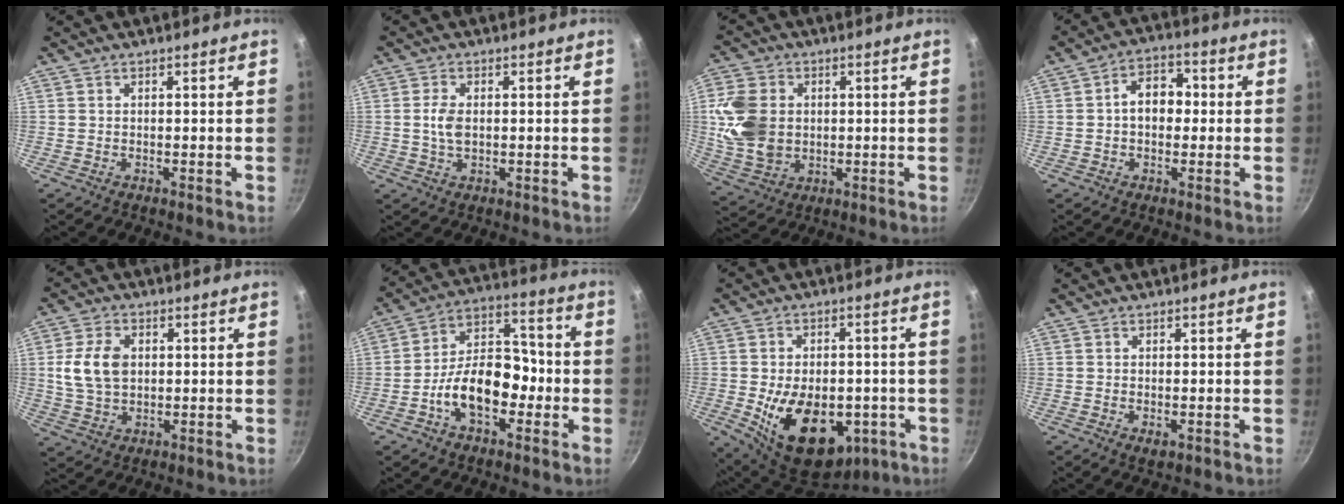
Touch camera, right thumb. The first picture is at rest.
{"total": 4.1, "force": [0.2, 2.4, 3.3], "torque": [-0.060, 0.003, 0.002]}
{"total": 12.4, "force": [1.0, 9.6, 7.8], "torque": [-0.139, -0.002, 0.026]}
{"total": 7.4, "force": [0.1, 5.4, 5.0], "torque": [-0.037, 0.022, -0.008]}
{"total": 9.1, "force": [1.3, 6.4, 6.4], "torque": [-0.110, 0.004, 0.024]}
{"total": 14.6, "force": [-4.4, 9.2, 10.5], "torque": [-0.129, 0.059, -0.083]}
{"total": 19.0, "force": [-4.9, 12.2, 13.7], "torque": [-0.190, 0.001, -0.054]}
{"total": 1.7, "force": [-0.4, 0.8, 1.4], "torque": [-0.024, -0.004, -0.005]}